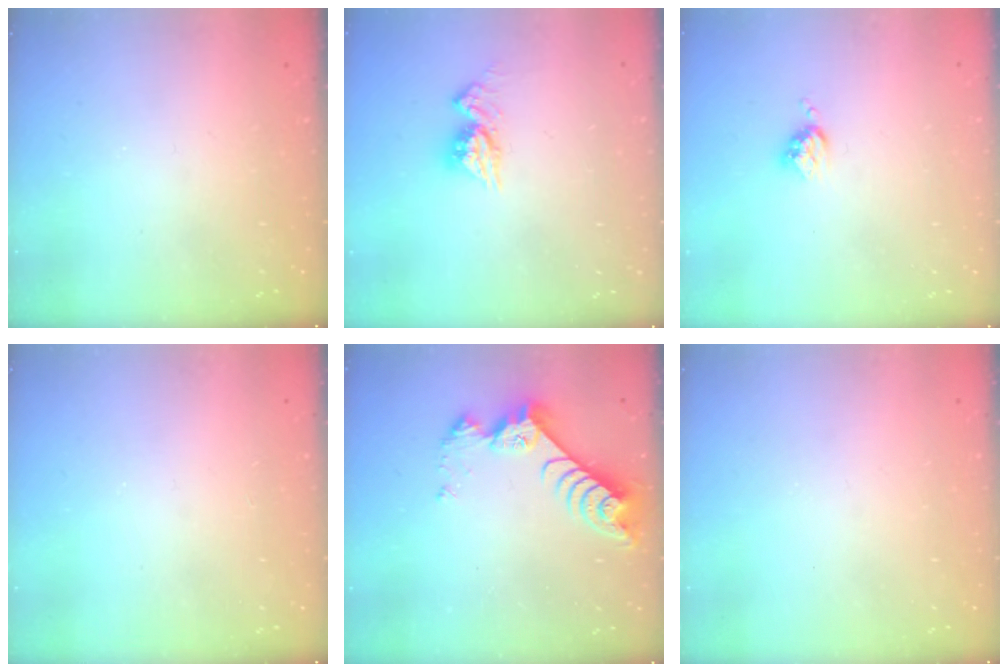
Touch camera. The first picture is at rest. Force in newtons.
{"total": 8.3, "press": 8.3, "slide": 0.8}
{"total": 3.5, "press": 3.5, "slide": 0.4}
{"total": 1.7, "press": 1.7, "slide": 0.2}
{"total": 9.4, "press": 9.3, "slide": 0.8}
{"total": 0.0}